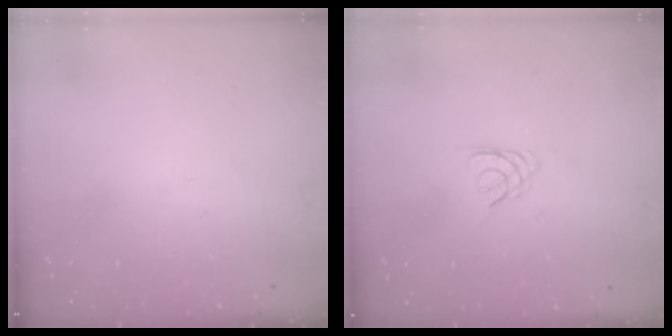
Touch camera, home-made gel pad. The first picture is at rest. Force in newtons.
{"total": 2.1, "press": 2.1, "slide": 0.4}